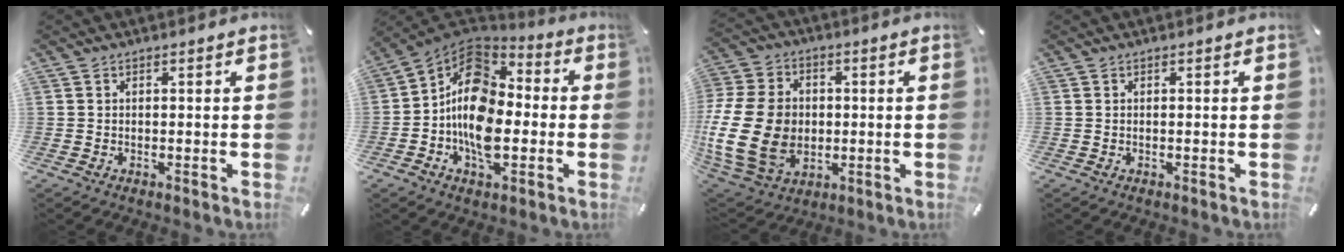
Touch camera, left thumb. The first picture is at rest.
{"total": 15.0, "force": [-2.8, 10.3, 10.6], "torque": [-0.201, 0.011, -0.059]}
{"total": 20.7, "force": [-1.3, 16.0, 13.0], "torque": [-0.278, 0.003, -0.017]}
{"total": 0.0}